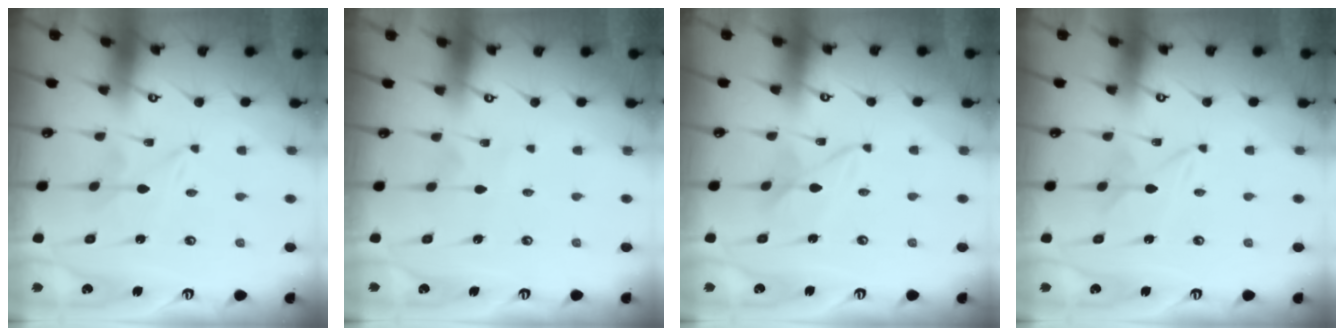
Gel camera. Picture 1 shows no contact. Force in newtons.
{"total": 3.7, "press": 3.6, "slide": 0.2}
{"total": 3.9, "press": 3.8, "slide": 0.4}
{"total": 3.3, "press": 3.3, "slide": 0.4}